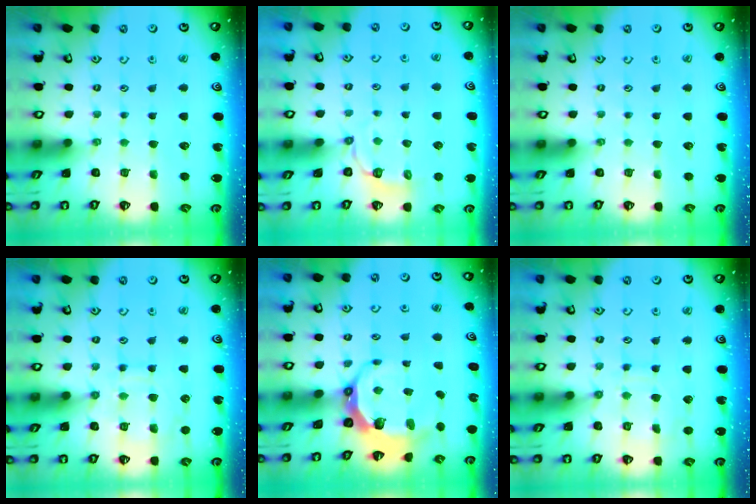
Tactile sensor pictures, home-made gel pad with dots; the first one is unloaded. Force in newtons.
{"total": 3.7, "press": 2.4, "slide": 2.8}
{"total": 0.0}
{"total": 11.9, "press": 11.9, "slide": 1.2}
{"total": 7.6, "press": 6.2, "slide": 4.3}
{"total": 9.9, "press": 9.9, "slide": 0.6}